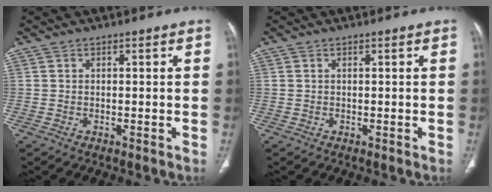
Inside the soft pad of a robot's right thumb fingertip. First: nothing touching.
{"total": 0.0}